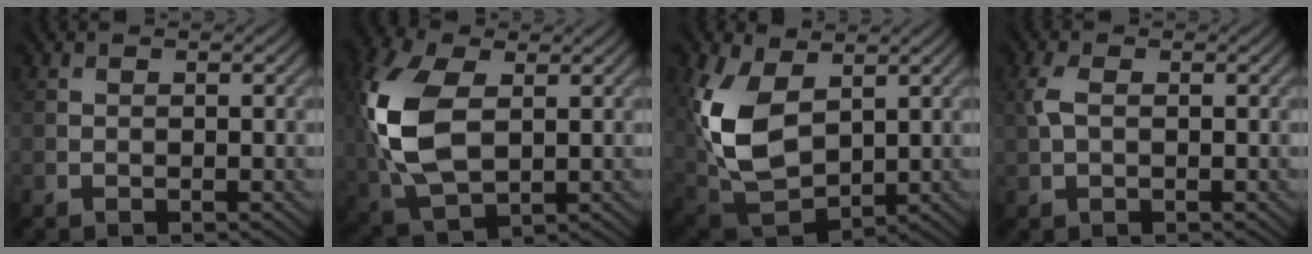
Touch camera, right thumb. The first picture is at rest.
{"total": 13.1, "force": [1.5, 8.0, 10.3], "torque": [-0.288, 0.006, 0.031]}
{"total": 12.7, "force": [3.1, 8.0, 9.4], "torque": [-0.245, -0.008, 0.069]}
{"total": 2.5, "force": [0.4, 1.4, 2.1], "torque": [-0.060, 0.004, 0.006]}